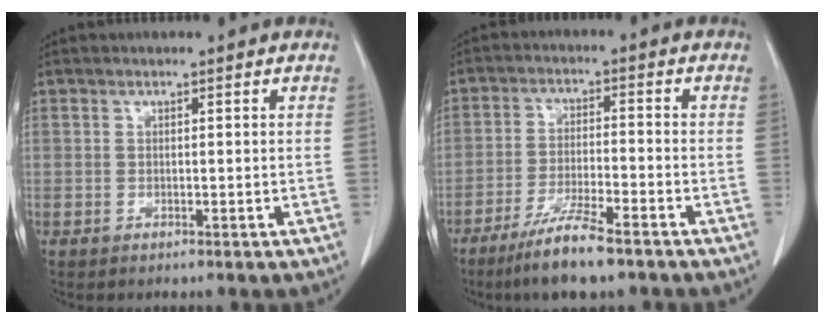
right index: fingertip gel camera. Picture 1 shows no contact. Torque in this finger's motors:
{"motor_torque": [0.66, -0.70, 0.33, 0.12]}